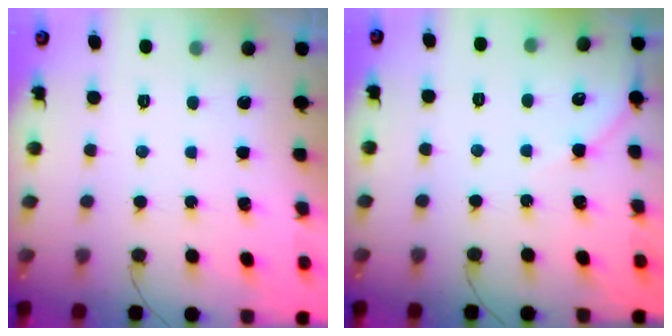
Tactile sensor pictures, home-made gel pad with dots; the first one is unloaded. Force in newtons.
{"total": 4.3, "press": 4.3, "slide": 0.6}